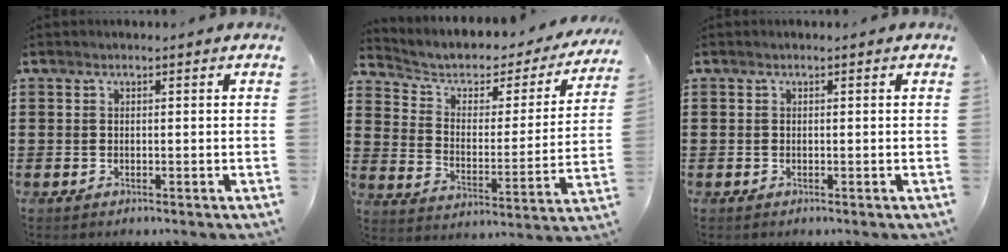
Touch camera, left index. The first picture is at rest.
{"total": 3.8, "force": [2.7, 2.3, 1.5], "torque": [-0.052, -0.022, 0.038]}
{"total": 0.0}